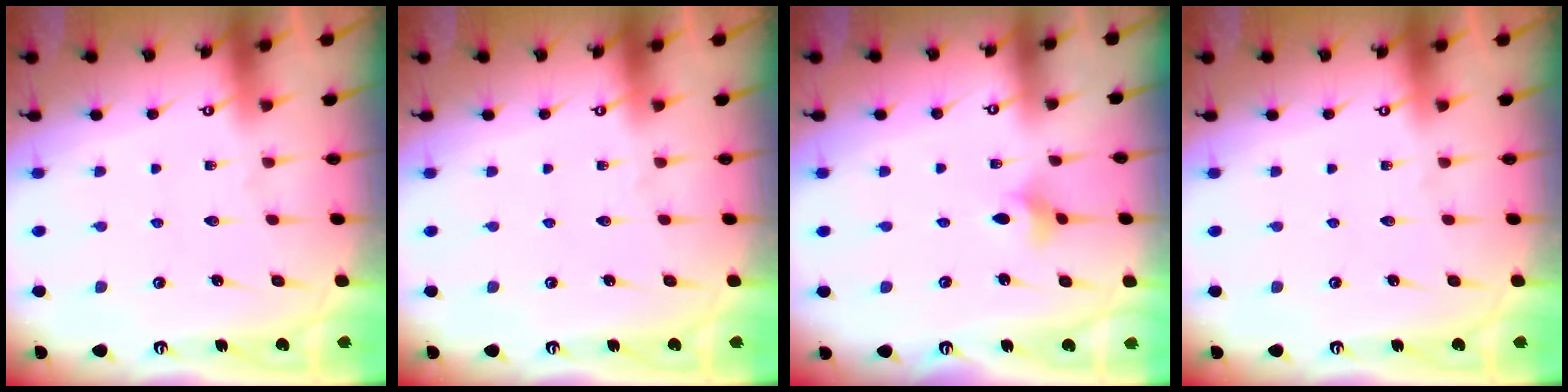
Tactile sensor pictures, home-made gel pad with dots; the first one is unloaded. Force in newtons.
{"total": 0.0}
{"total": 2.8, "press": 2.7, "slide": 0.7}
{"total": 0.0}